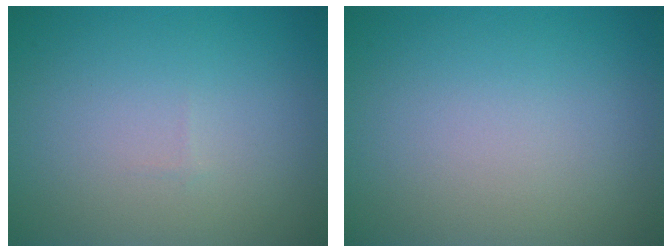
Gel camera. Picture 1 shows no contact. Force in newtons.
{"total": 0.0}